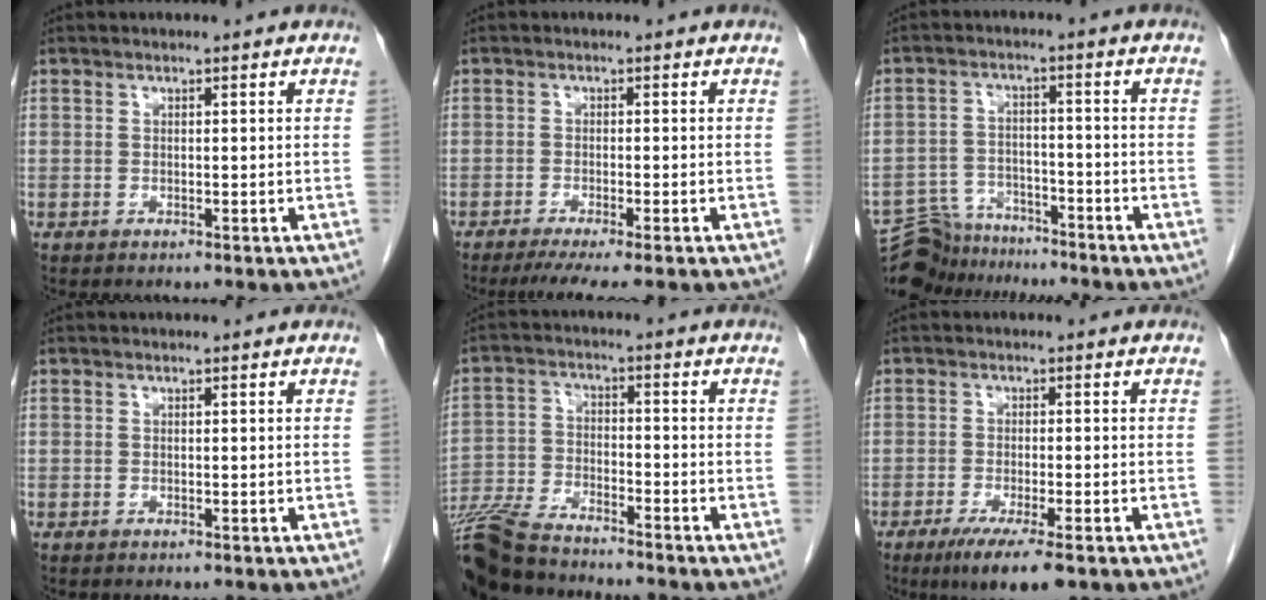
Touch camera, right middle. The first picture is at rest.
{"total": 5.8, "force": [-4.5, 0.0, 3.7], "torque": [-0.052, -0.013, -0.070]}
{"total": 9.3, "force": [-8.6, 3.4, 0.8], "torque": [-0.023, 0.011, -0.147]}
{"total": 0.0}
{"total": 12.1, "force": [-11.0, 1.9, 4.7], "torque": [-0.091, -0.017, -0.195]}
{"total": 7.7, "force": [-4.8, 1.1, 5.8], "torque": [-0.095, -0.020, -0.073]}